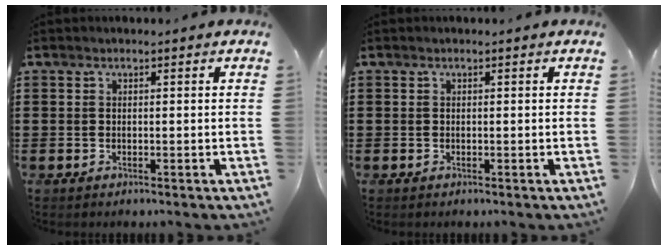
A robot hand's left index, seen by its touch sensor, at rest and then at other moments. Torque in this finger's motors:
{"motor_torque": [-0.05, 0.00, 0.03, 0.00]}